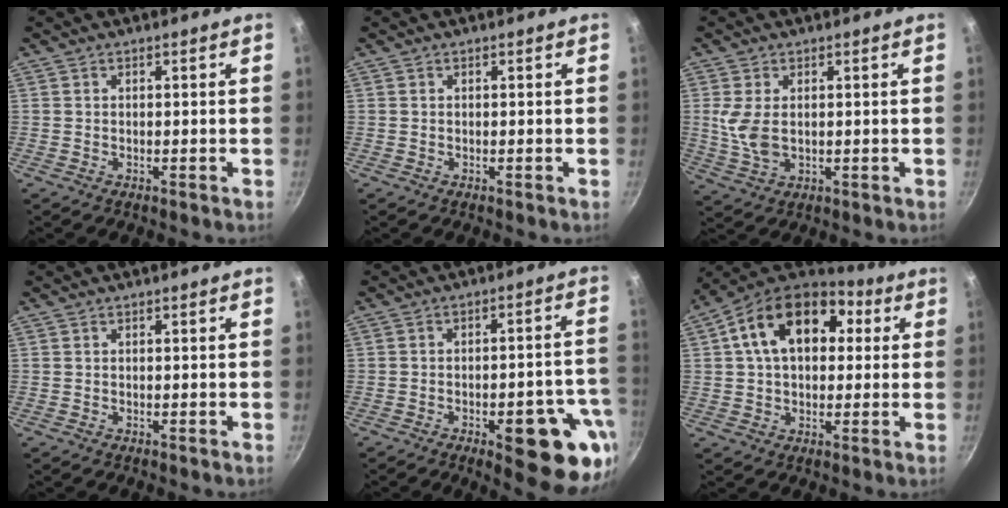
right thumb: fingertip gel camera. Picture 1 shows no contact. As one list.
[{"total": 0.0}, {"total": 6.2, "force": [0.8, 3.6, 5.0], "torque": [-0.103, -0.006, 0.021]}, {"total": 0.0}, {"total": 16.1, "force": [-7.0, 5.7, 13.3], "torque": [-0.114, 0.031, -0.085]}, {"total": 18.7, "force": [4.9, 12.5, 13.0], "torque": [-0.189, 0.024, 0.061]}]